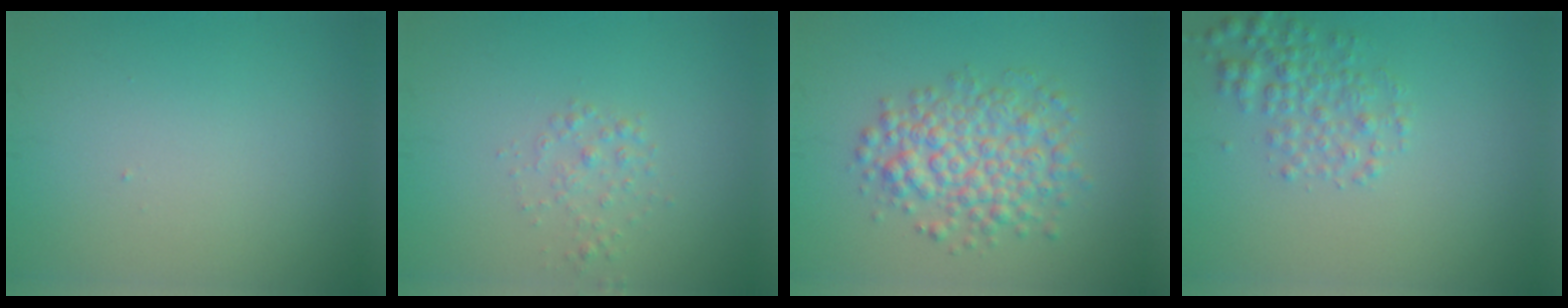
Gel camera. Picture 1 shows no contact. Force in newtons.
{"total": 1.4, "press": 1.4, "slide": 0.0}
{"total": 5.2, "press": 5.2, "slide": 0.2}
{"total": 2.9, "press": 2.9, "slide": 0.1}